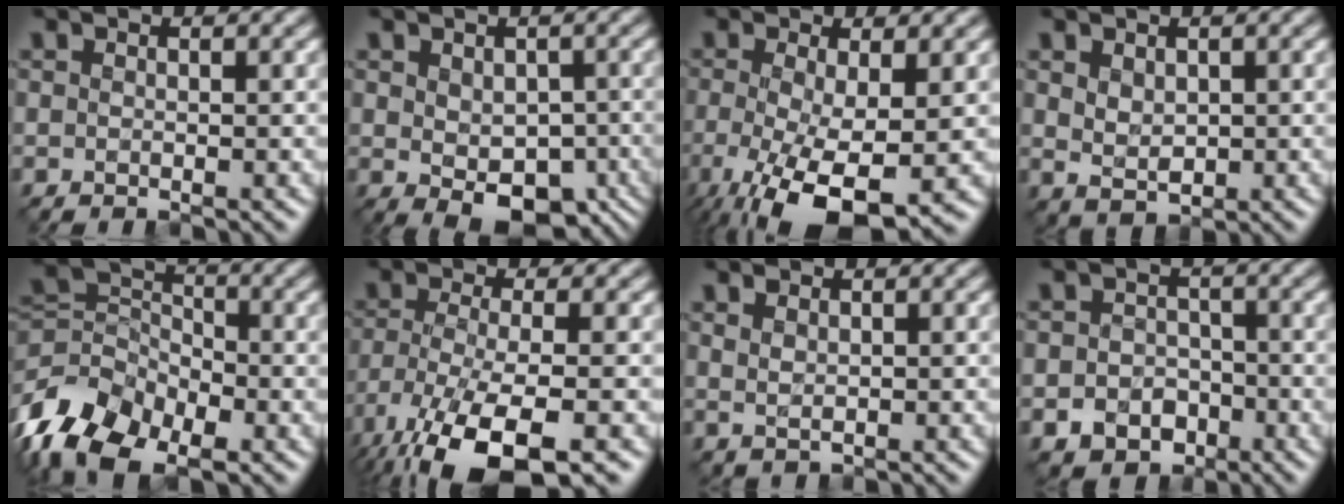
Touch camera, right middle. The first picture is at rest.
{"total": 6.9, "force": [-2.3, 4.0, 5.1], "torque": [-0.074, -0.019, -0.028]}
{"total": 8.8, "force": [-3.4, 2.8, 7.6], "torque": [-0.145, -0.018, -0.052]}
{"total": 1.9, "force": [0.7, 1.3, 1.1], "torque": [-0.022, -0.003, 0.019]}
{"total": 9.5, "force": [-5.0, 6.1, 5.2], "torque": [-0.108, -0.009, -0.108]}
{"total": 10.9, "force": [-6.9, 3.3, 7.8], "torque": [-0.162, -0.022, -0.119]}
{"total": 1.2, "force": [0.8, 0.7, 0.5], "torque": [-0.011, 0.002, 0.020]}
{"total": 3.8, "force": [-1.8, 3.1, 1.4], "torque": [0.002, -0.002, -0.034]}